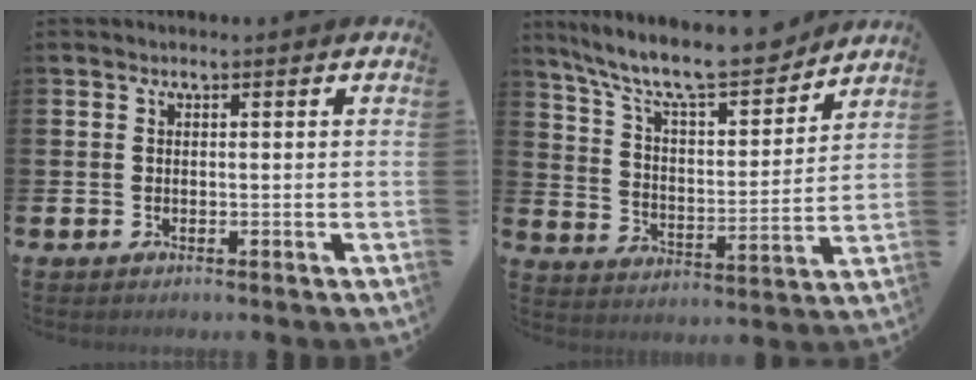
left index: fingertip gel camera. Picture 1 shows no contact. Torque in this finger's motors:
{"motor_torque": [0.17, -0.58, 0.91, 0.21]}